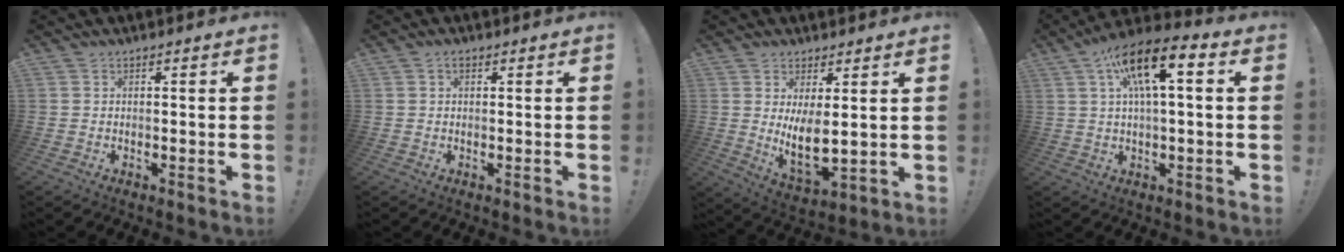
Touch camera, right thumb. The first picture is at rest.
{"total": 1.2, "force": [0.5, 0.8, 0.7], "torque": [-0.006, 0.000, 0.008]}
{"total": 9.8, "force": [2.7, 4.2, 8.5], "torque": [-0.140, -0.040, 0.055]}
{"total": 13.8, "force": [4.1, 4.9, 12.2], "torque": [-0.198, -0.004, 0.067]}